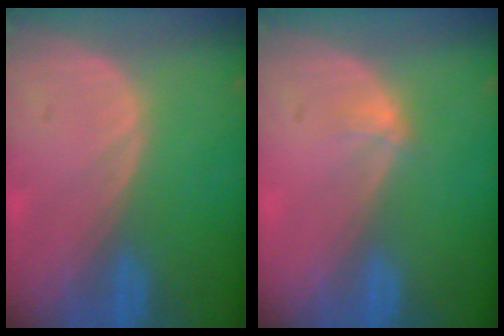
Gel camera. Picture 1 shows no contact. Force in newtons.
{"total": 1.3, "press": 0.9, "slide": 0.9}